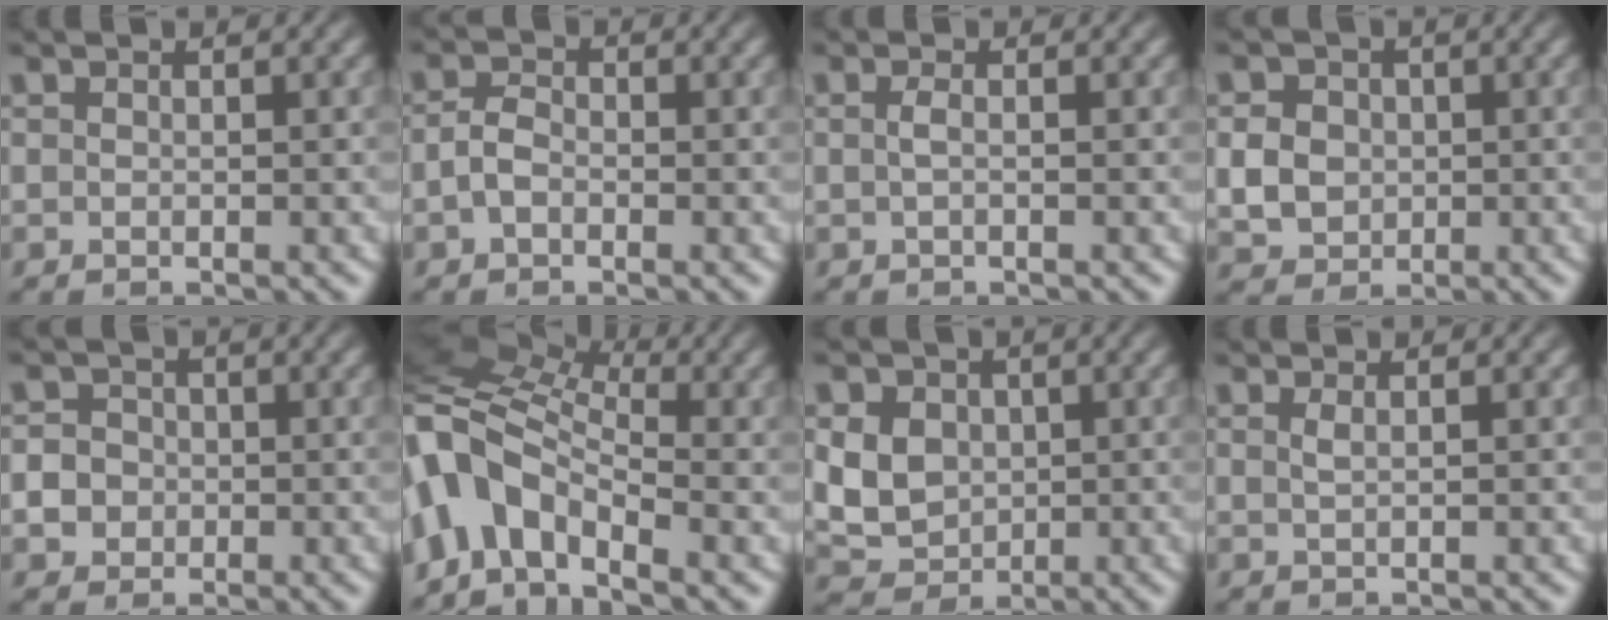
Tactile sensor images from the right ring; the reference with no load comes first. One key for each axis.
{"total": 2.2, "fx": -0.8, "fy": 1.6, "fz": 1.2, "tx": -0.031, "ty": -0.004, "tz": -0.014}
{"total": 0.8, "fx": -0.4, "fy": -0.1, "fz": 0.7, "tx": -0.021, "ty": -0.005, "tz": -0.005}
{"total": 4.5, "fx": -0.4, "fy": 4.1, "fz": 1.7, "tx": -0.030, "ty": -0.012, "tz": 0.003}
{"total": 4.7, "fx": -0.7, "fy": 4.4, "fz": 1.3, "tx": -0.032, "ty": -0.014, "tz": -0.012}
{"total": 11.0, "fx": -0.4, "fy": 9.1, "fz": 6.2, "tx": -0.172, "ty": -0.026, "tz": -0.015}
{"total": 8.4, "fx": -0.6, "fy": 7.6, "fz": 3.5, "tx": -0.093, "ty": -0.037, "tz": 0.002}
{"total": 0.6, "fx": 0.2, "fy": -0.3, "fz": 0.5, "tx": -0.014, "ty": -0.006, "tz": 0.010}